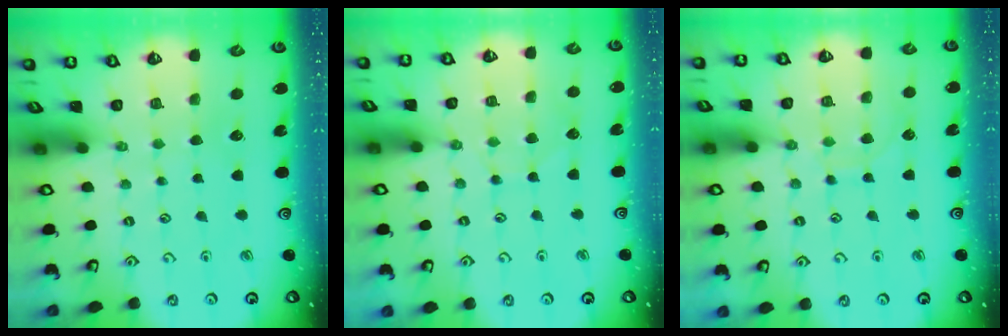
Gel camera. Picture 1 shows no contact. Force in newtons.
{"total": 5.5, "press": 5.5, "slide": 0.5}
{"total": 7.6, "press": 7.5, "slide": 0.7}